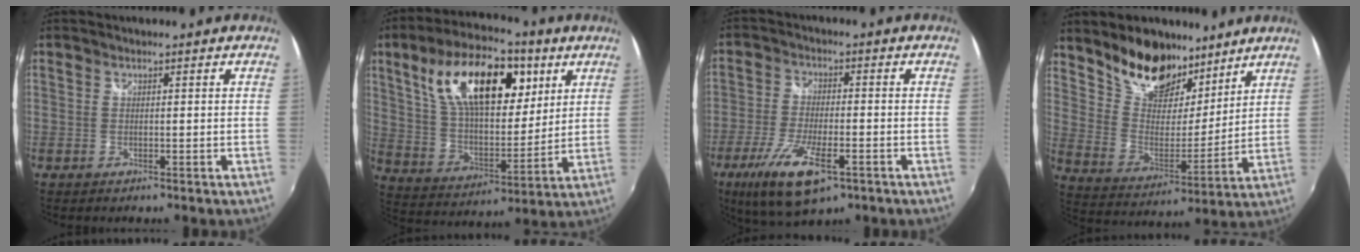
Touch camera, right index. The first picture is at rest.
{"total": 22.7, "force": [9.8, 11.1, 17.2], "torque": [-0.313, 0.023, 0.173]}
{"total": 13.0, "force": [-6.9, 4.5, 10.0], "torque": [-0.217, -0.037, -0.126]}
{"total": 15.8, "force": [11.4, 8.7, 6.6], "torque": [-0.140, 0.016, 0.210]}